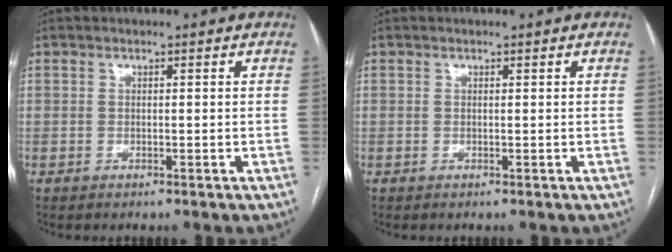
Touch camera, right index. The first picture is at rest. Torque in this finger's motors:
{"motor_torque": [0.11, -0.07, 0.05, 0.01]}